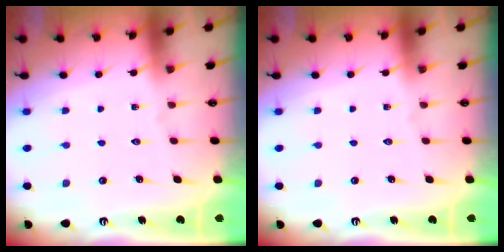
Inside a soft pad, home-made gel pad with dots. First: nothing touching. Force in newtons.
{"total": 0.0}